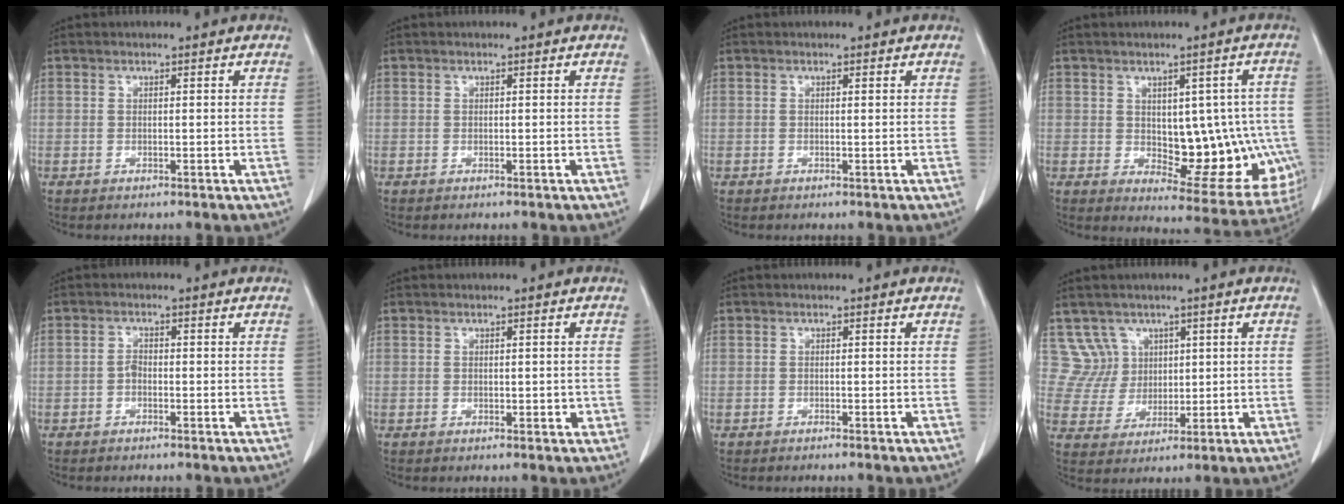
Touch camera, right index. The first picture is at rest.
{"total": 0.0}
{"total": 0.0}
{"total": 14.5, "force": [-0.9, 7.6, 12.3], "torque": [-0.132, 0.013, 0.013]}
{"total": 1.2, "force": [-0.5, 0.7, 0.8], "torque": [-0.015, 0.004, -0.012]}
{"total": 1.4, "force": [-0.1, 0.8, 1.1], "torque": [-0.013, 0.000, 0.003]}
{"total": 0.8, "force": [-0.7, -0.2, 0.3], "torque": [-0.005, 0.001, -0.011]}
{"total": 6.1, "force": [3.2, 5.1, -0.6], "torque": [0.019, 0.011, 0.072]}